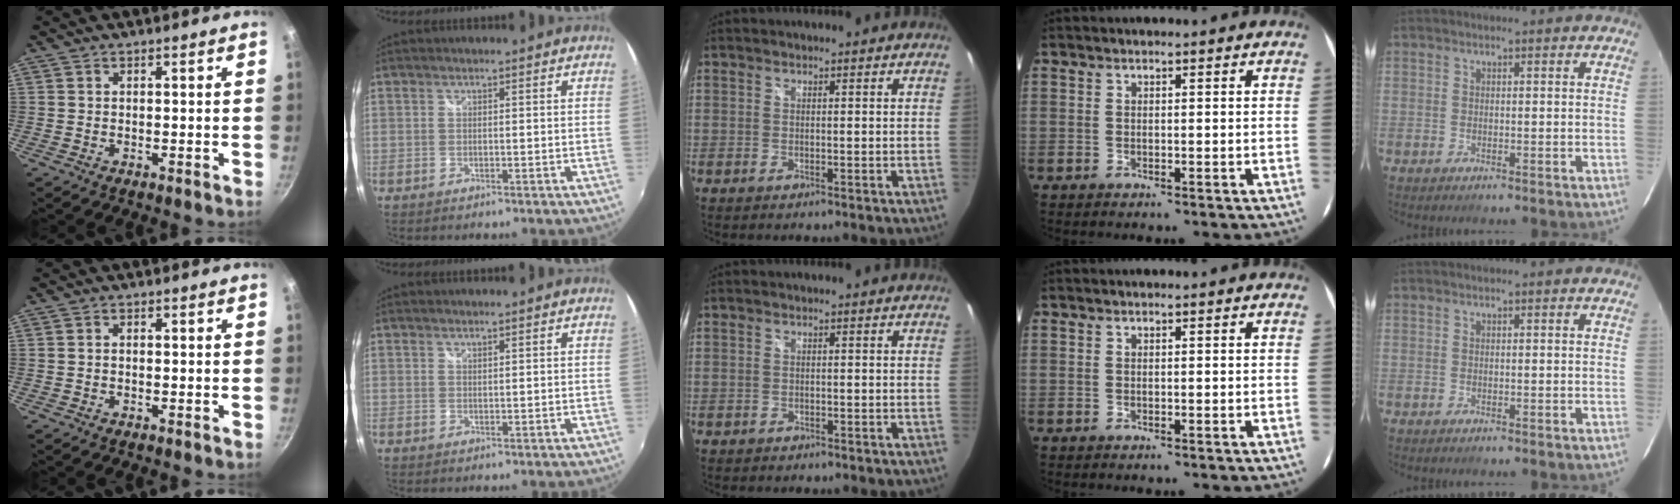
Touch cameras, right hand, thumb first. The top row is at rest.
{"thumb": {"total": 0.6, "force": [-0.2, 0.5, 0.4], "torque": [-0.008, 0.005, -0.003]}, "index": {"total": 0.5, "force": [0.5, 0.1, 0.1], "torque": [-0.001, 0.001, 0.009]}, "middle": {"total": 1.3, "force": [-0.9, 0.9, 0.4], "torque": [-0.012, -0.003, -0.013]}}